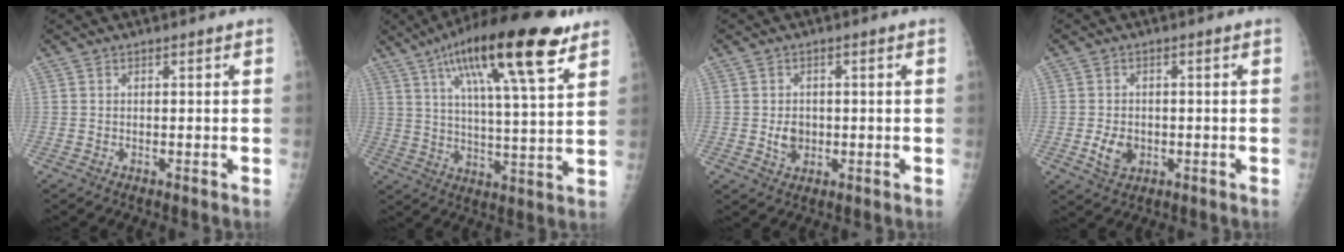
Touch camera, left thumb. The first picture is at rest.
{"total": 21.9, "force": [11.9, 4.9, 17.8], "torque": [-0.281, -0.025, 0.189]}
{"total": 3.6, "force": [-0.3, 2.9, 2.1], "torque": [-0.021, 0.001, -0.001]}
{"total": 4.5, "force": [-1.1, 3.3, 2.9], "torque": [-0.043, 0.000, -0.014]}